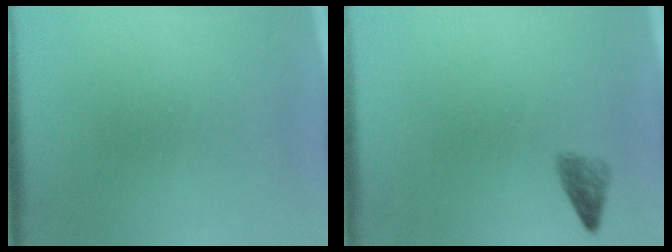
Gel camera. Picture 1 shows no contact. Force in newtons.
{"total": 1.7}